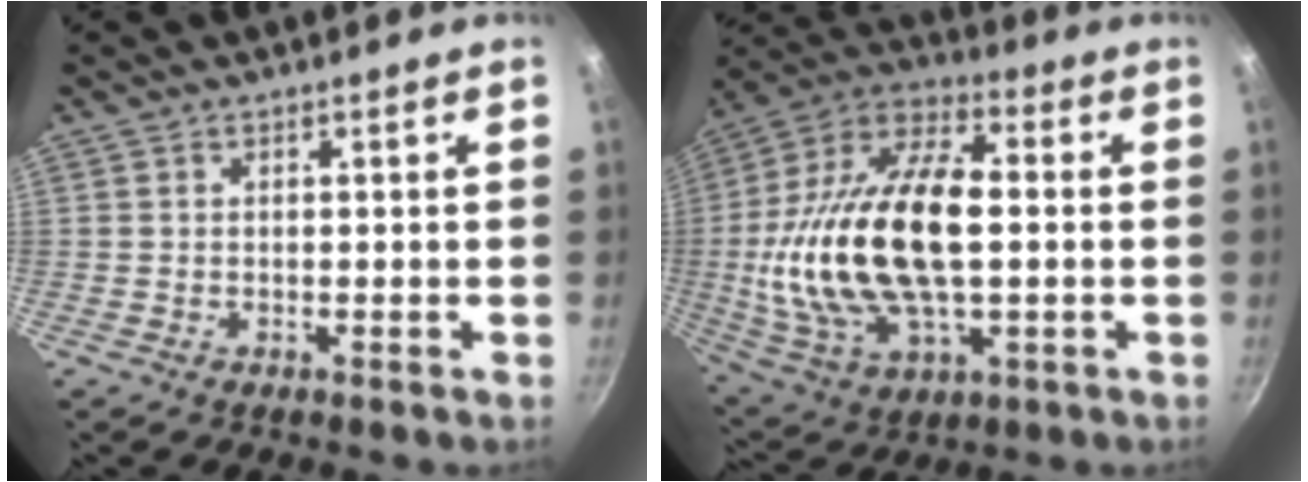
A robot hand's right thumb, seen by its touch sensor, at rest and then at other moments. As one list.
[{"total": 26.6, "force": [-0.4, 14.1, 22.6], "torque": [-0.439, 0.026, -0.006]}]